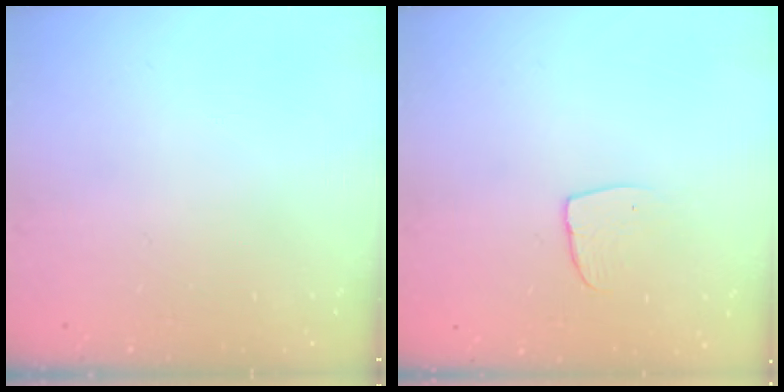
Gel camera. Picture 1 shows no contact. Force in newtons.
{"total": 6.5, "press": 6.5, "slide": 0.5}